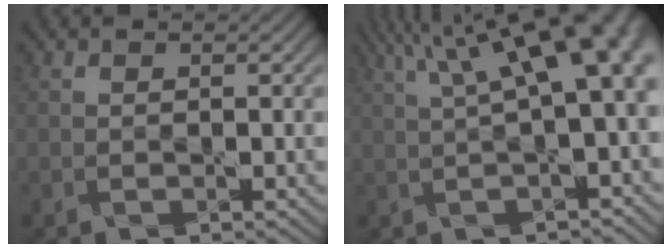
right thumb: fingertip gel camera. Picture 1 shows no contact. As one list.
[{"total": 14.5, "force": [4.8, 4.6, 12.8], "torque": [-0.166, 0.043, 0.073]}]